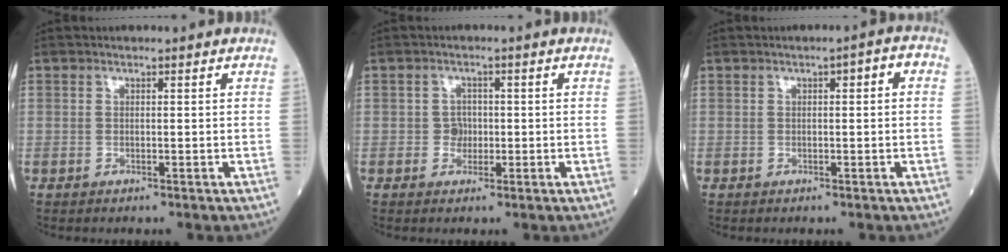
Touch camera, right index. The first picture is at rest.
{"total": 1.9, "force": [-0.3, 1.7, 0.9], "torque": [-0.008, 0.005, -0.006]}
{"total": 2.4, "force": [0.4, 0.6, 2.3], "torque": [-0.032, 0.013, 0.003]}